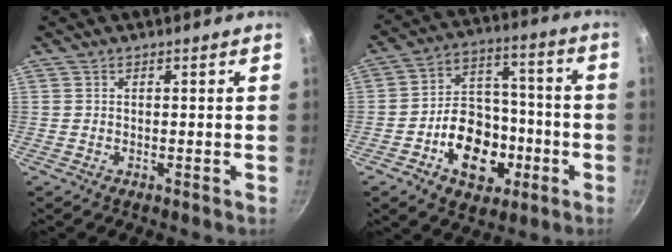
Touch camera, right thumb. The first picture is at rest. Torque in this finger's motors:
{"motor_torque": [-0.42, 0.72, -0.30, 0.05, 0.05]}